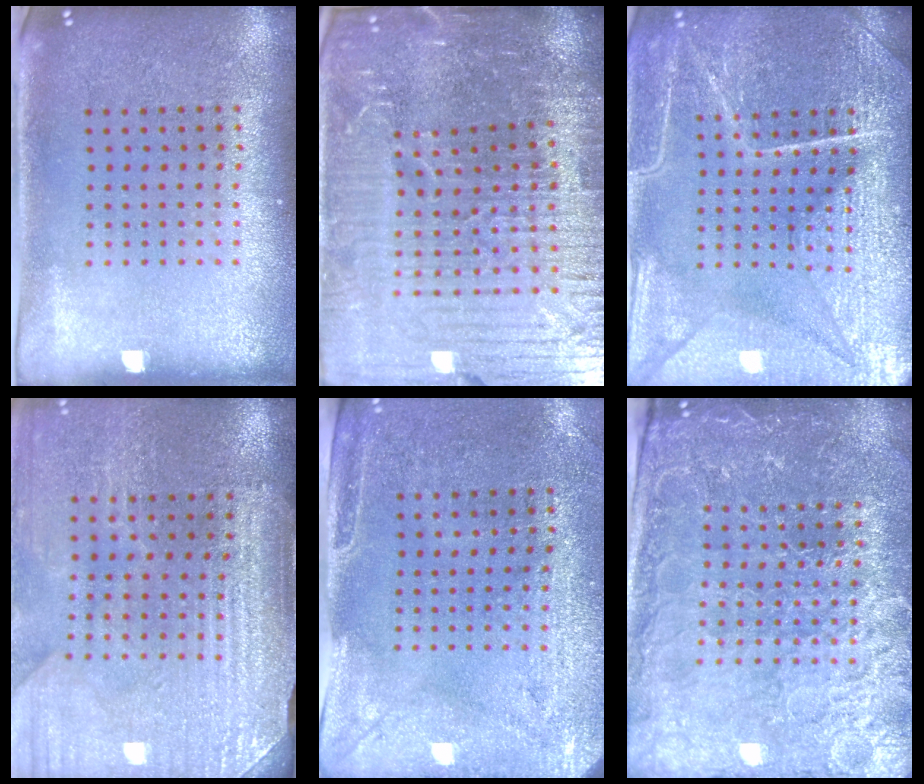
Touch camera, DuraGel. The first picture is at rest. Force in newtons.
{"total": 6.9, "press": 6.0, "slide": 3.4}
{"total": 7.2, "press": 7.1, "slide": 0.8}
{"total": 3.4, "press": 3.3, "slide": 0.6}
{"total": 3.0, "press": 2.3, "slide": 1.8}
{"total": 4.0, "press": 3.8, "slide": 1.0}